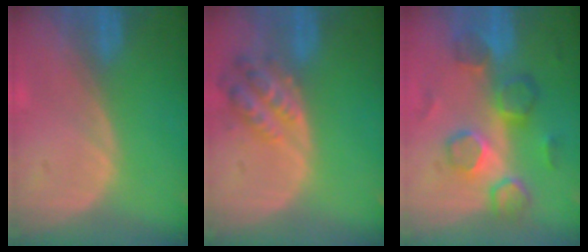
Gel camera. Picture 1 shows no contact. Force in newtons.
{"total": 6.0, "press": 5.5, "slide": 2.4}
{"total": 9.1, "press": 8.6, "slide": 3.0}